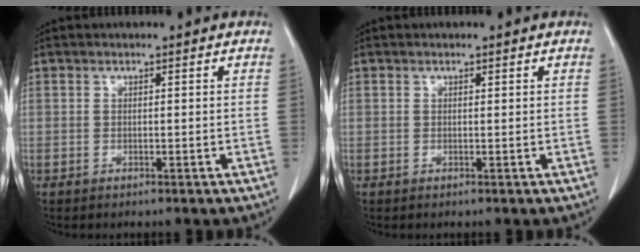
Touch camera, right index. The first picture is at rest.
{"total": 0.0}